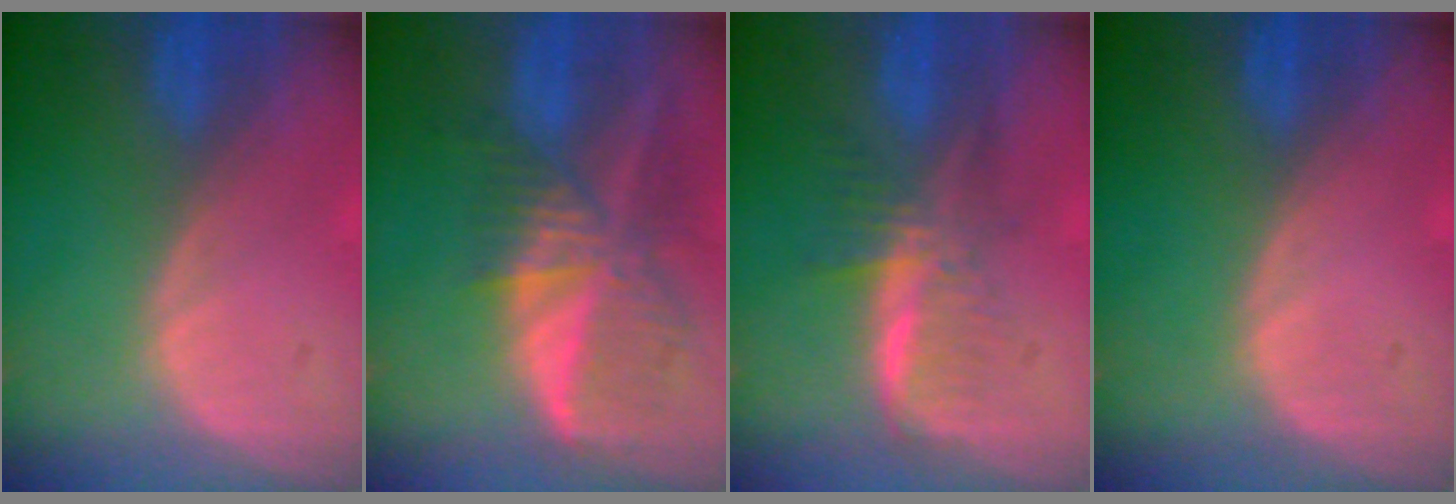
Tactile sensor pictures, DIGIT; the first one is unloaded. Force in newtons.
{"total": 9.2, "press": 7.9, "slide": 4.7}
{"total": 5.8, "press": 5.3, "slide": 2.3}
{"total": 0.0}